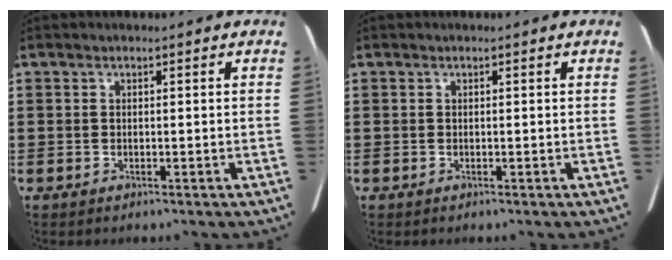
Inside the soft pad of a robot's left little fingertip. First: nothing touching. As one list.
[{"total": 0.0}]